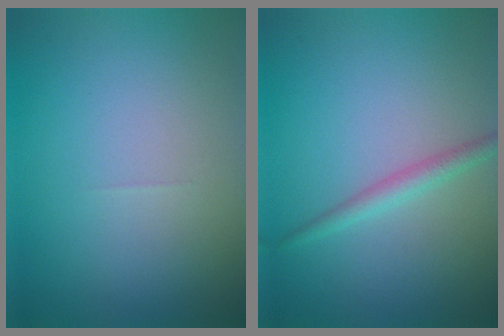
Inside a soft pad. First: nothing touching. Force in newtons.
{"total": 1.7, "press": 1.7, "slide": 0.0}